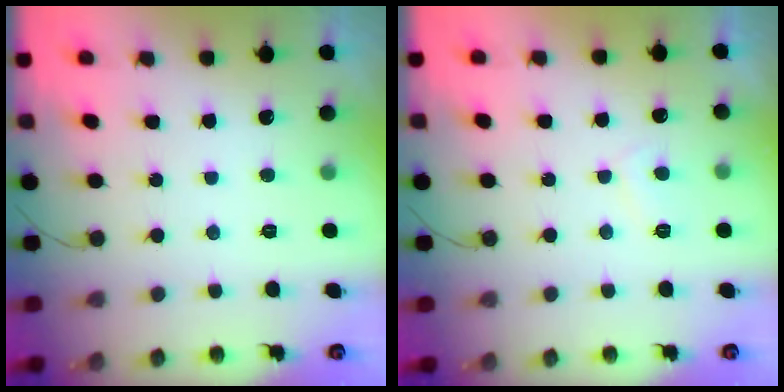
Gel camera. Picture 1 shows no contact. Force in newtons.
{"total": 1.9, "press": 1.8, "slide": 0.4}